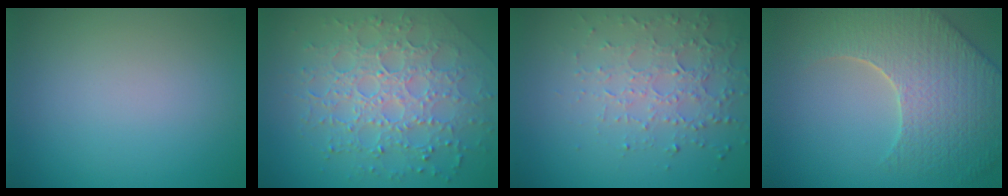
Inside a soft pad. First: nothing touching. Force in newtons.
{"total": 7.6, "press": 5.4, "slide": 5.3}
{"total": 4.5, "press": 3.2, "slide": 3.1}
{"total": 8.4, "press": 6.1, "slide": 5.8}